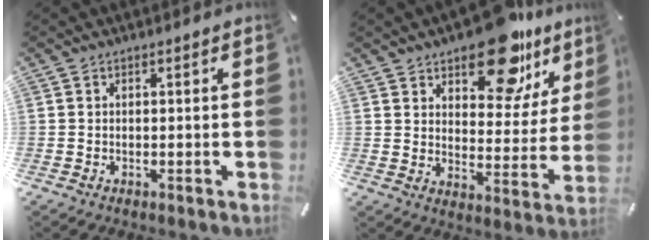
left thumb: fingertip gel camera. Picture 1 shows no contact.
{"total": 17.9, "force": [12.9, 8.4, 9.2], "torque": [-0.120, -0.088, 0.218]}